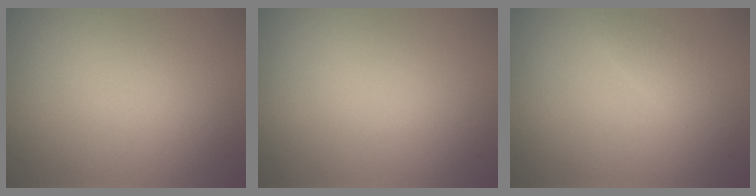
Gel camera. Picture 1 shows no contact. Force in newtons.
{"total": 0.0}
{"total": 1.0, "press": 1.0, "slide": 0.1}